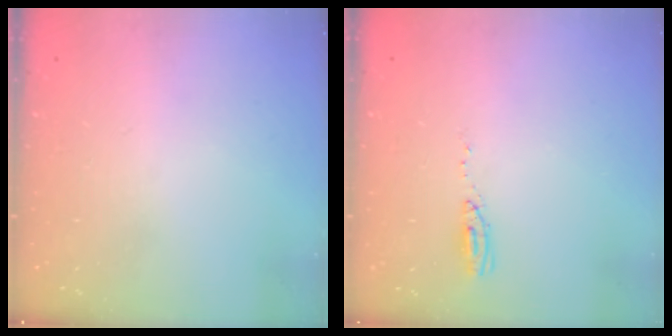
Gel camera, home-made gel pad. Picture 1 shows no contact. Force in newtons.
{"total": 3.9, "press": 3.7, "slide": 1.2}